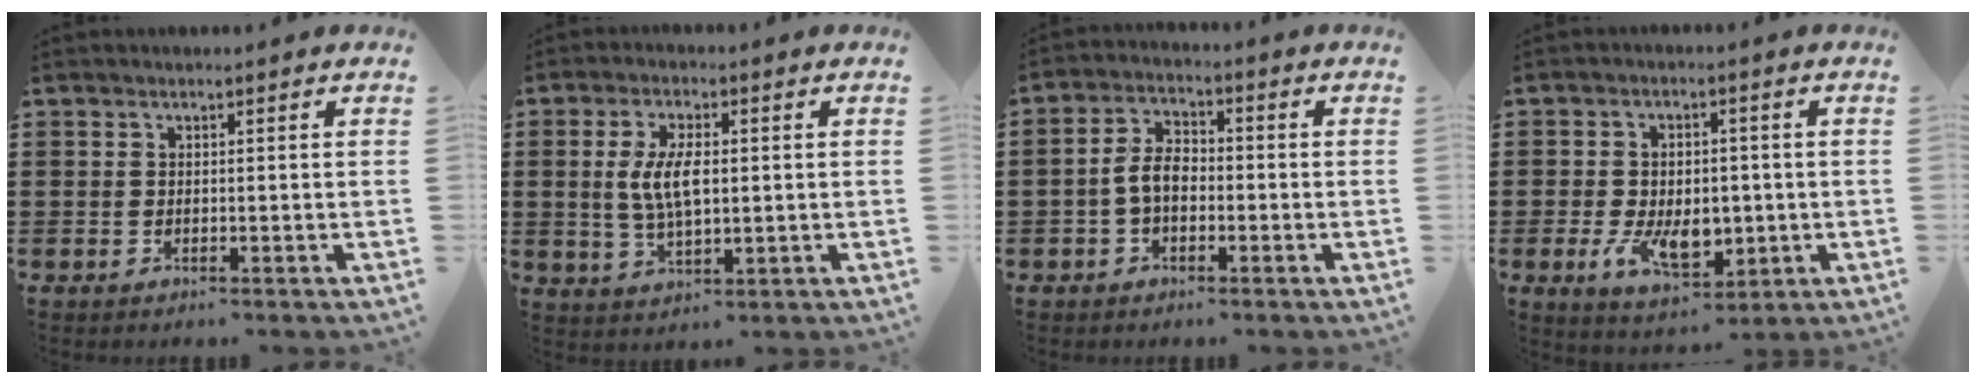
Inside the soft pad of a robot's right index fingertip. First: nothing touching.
{"total": 6.3, "force": [0.4, 2.6, 5.8], "torque": [-0.127, 0.003, 0.001]}
{"total": 5.0, "force": [-1.2, 2.9, 4.0], "torque": [-0.101, 0.000, -0.031]}
{"total": 7.8, "force": [-1.5, 5.1, 5.8], "torque": [-0.104, 0.002, -0.029]}